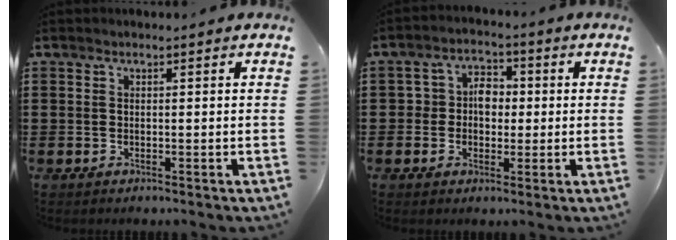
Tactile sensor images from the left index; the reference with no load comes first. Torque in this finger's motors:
{"motor_torque": [0.46, 0.33, 0.16, 0.02]}